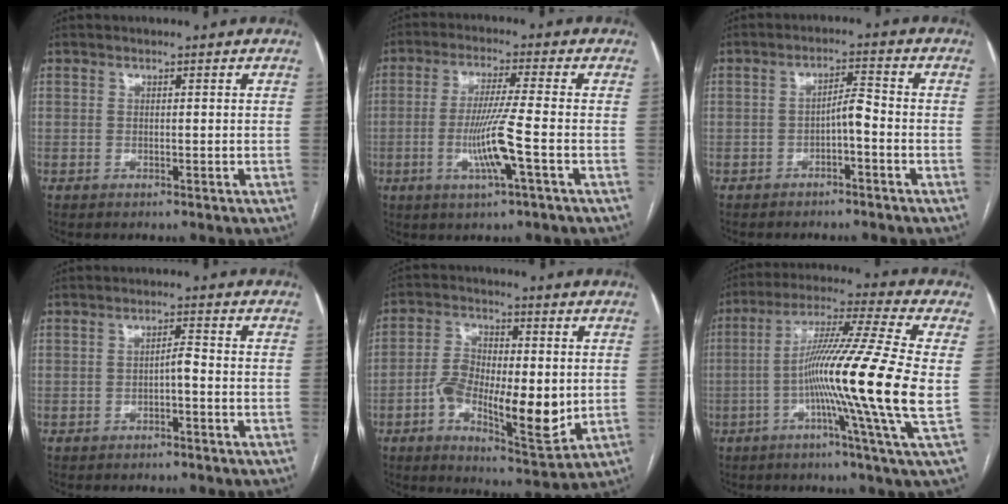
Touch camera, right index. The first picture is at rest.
{"total": 8.3, "force": [-2.4, -0.8, 7.9], "torque": [-0.154, -0.011, -0.047]}
{"total": 3.3, "force": [-1.4, 0.7, 2.9], "torque": [-0.046, 0.012, -0.023]}
{"total": 1.9, "force": [-0.8, 0.4, 1.7], "torque": [-0.024, 0.003, -0.014]}
{"total": 13.1, "force": [-1.8, 4.8, 12.0], "torque": [-0.210, -0.005, -0.027]}
{"total": 18.1, "force": [-2.3, -2.6, 17.7], "torque": [-0.307, -0.016, -0.060]}